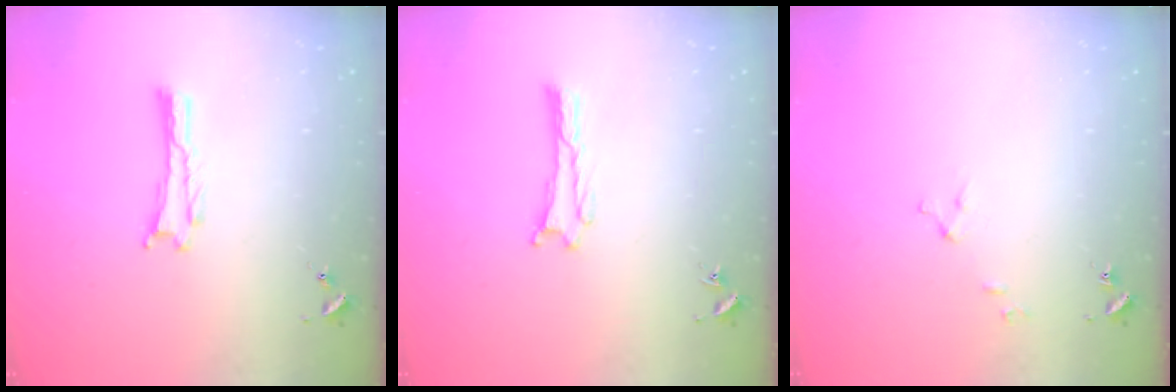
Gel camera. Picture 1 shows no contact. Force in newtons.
{"total": 0.0}
{"total": 2.6, "press": 2.6, "slide": 0.3}